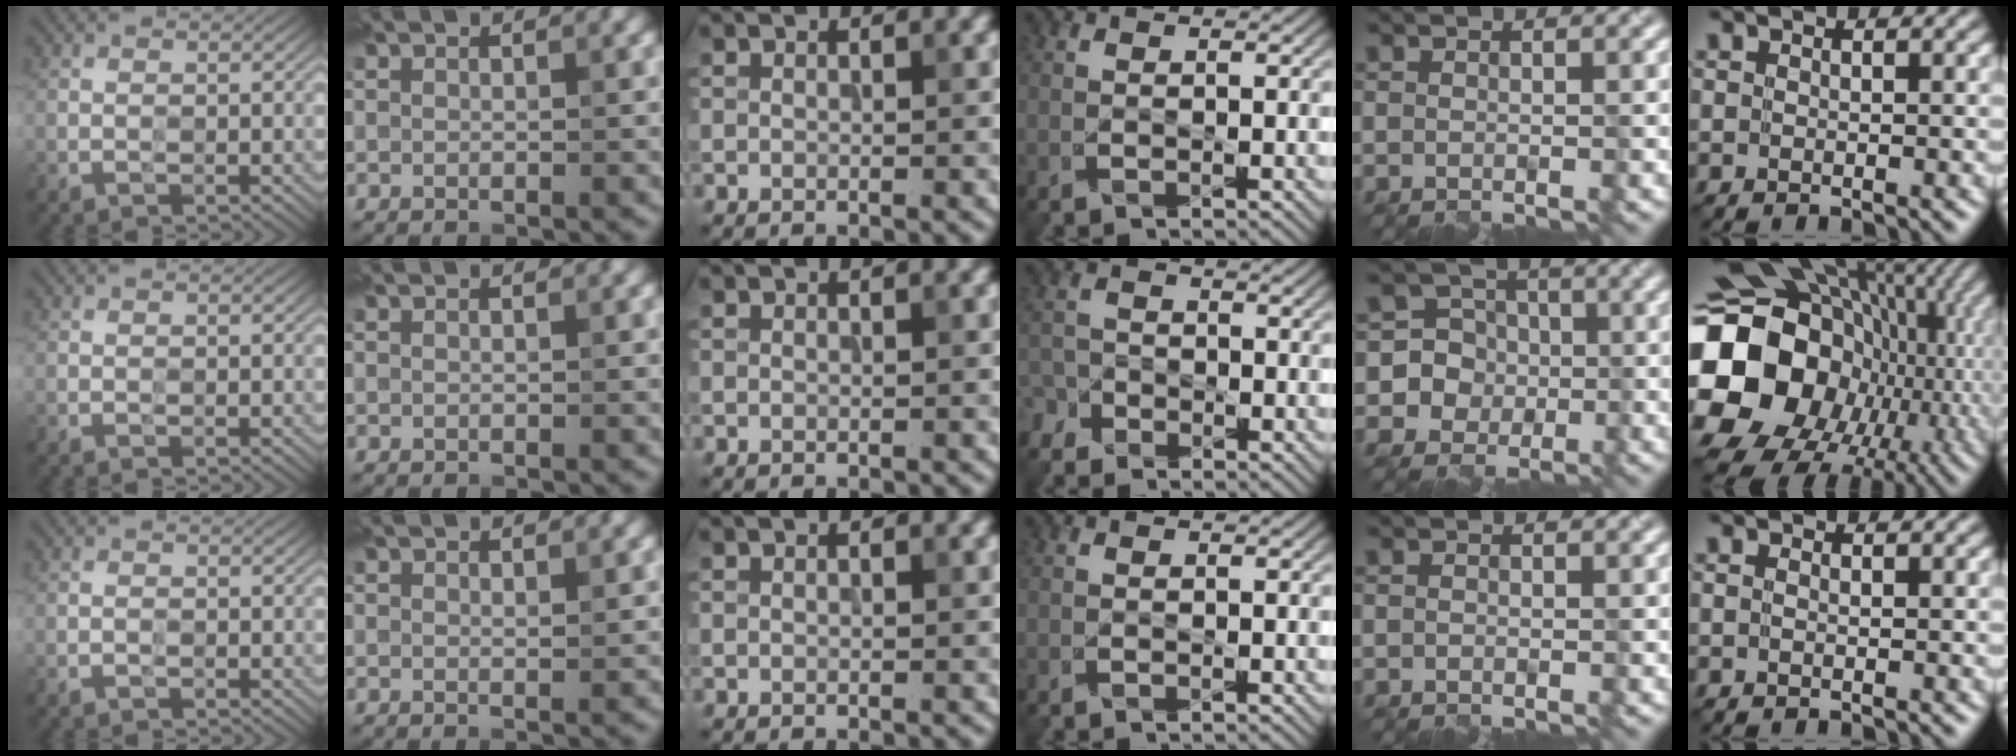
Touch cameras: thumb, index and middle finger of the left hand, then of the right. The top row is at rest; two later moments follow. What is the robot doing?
{"motion": "wipe", "object": "plastic plate"}